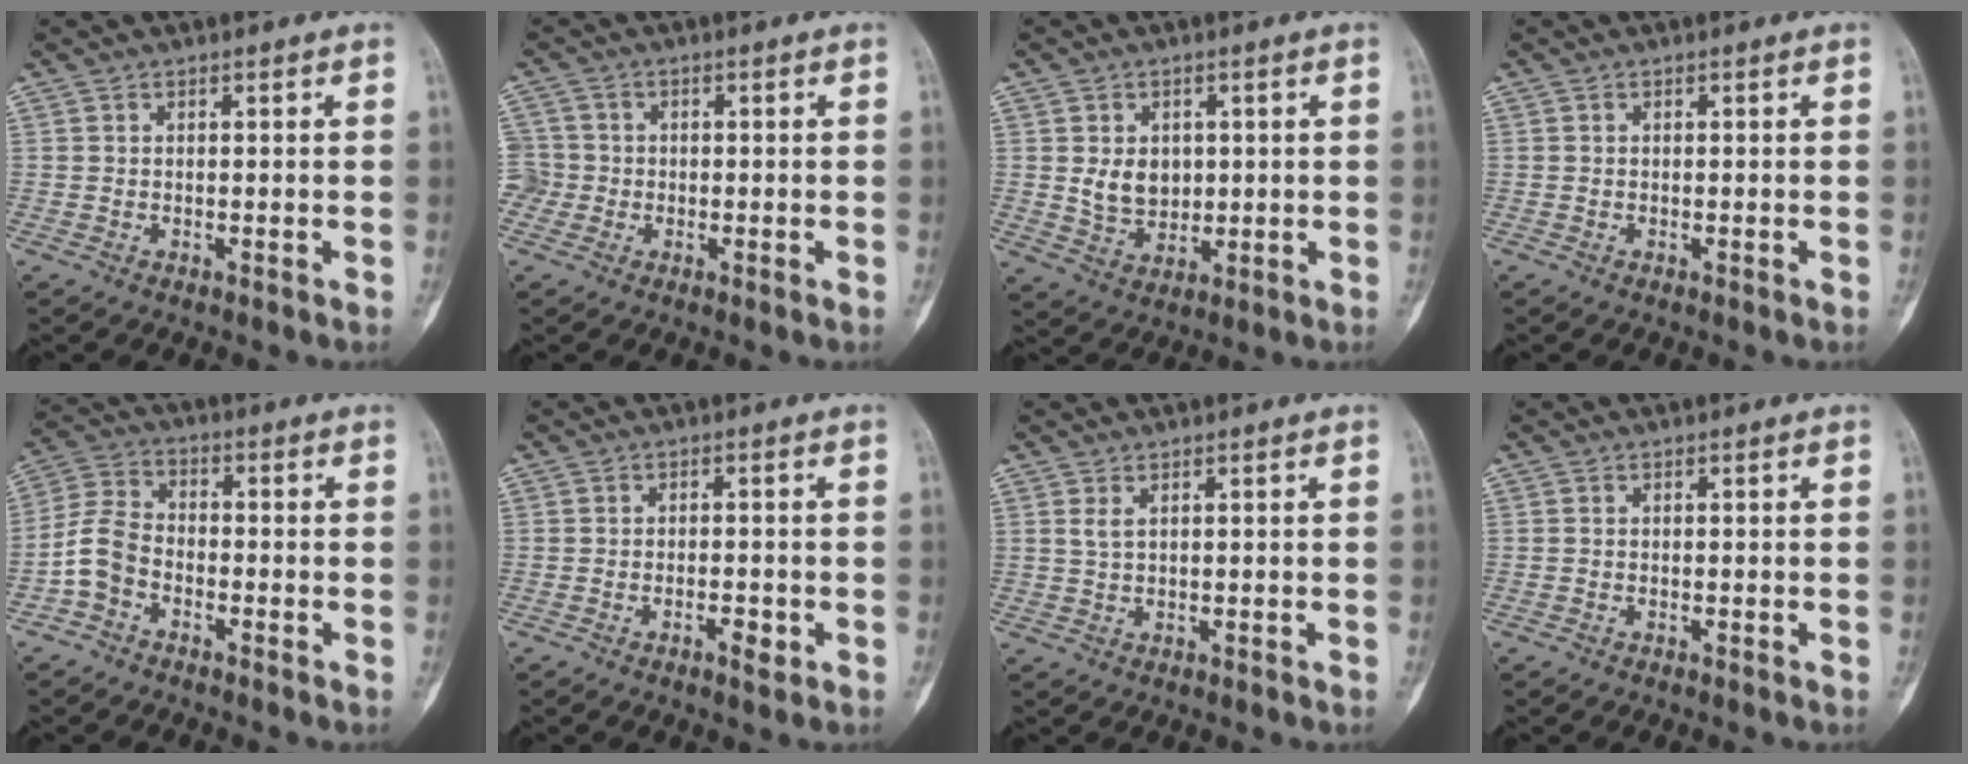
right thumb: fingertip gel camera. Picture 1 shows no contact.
{"total": 4.1, "force": [-0.8, 4.0, 0.3], "torque": [0.011, 0.013, -0.020]}
{"total": 6.5, "force": [1.0, 5.1, 3.9], "torque": [-0.041, -0.011, 0.028]}
{"total": 0.0}
{"total": 7.0, "force": [-3.0, 4.8, 4.1], "torque": [-0.078, 0.028, -0.071]}
{"total": 2.7, "force": [-1.3, 1.1, 2.1], "torque": [-0.028, 0.004, -0.020]}
{"total": 1.6, "force": [0.8, 0.5, 1.2], "torque": [-0.030, 0.002, 0.023]}
{"total": 0.0}